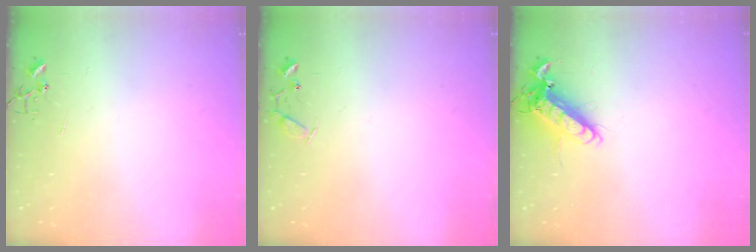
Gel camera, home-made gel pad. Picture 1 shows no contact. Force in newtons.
{"total": 7.7, "press": 7.6, "slide": 0.5}
{"total": 13.2, "press": 13.0, "slide": 2.1}